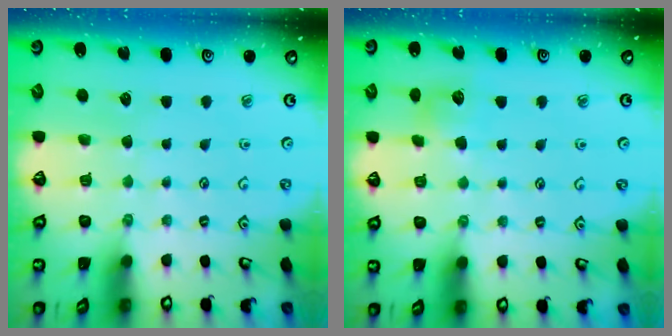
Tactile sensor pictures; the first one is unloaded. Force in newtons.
{"total": 7.2, "press": 7.2, "slide": 0.7}